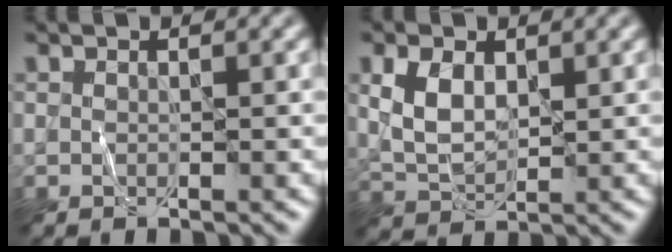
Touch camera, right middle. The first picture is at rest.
{"total": 3.7, "force": [1.1, 2.2, 2.7], "torque": [-0.064, 0.003, 0.025]}